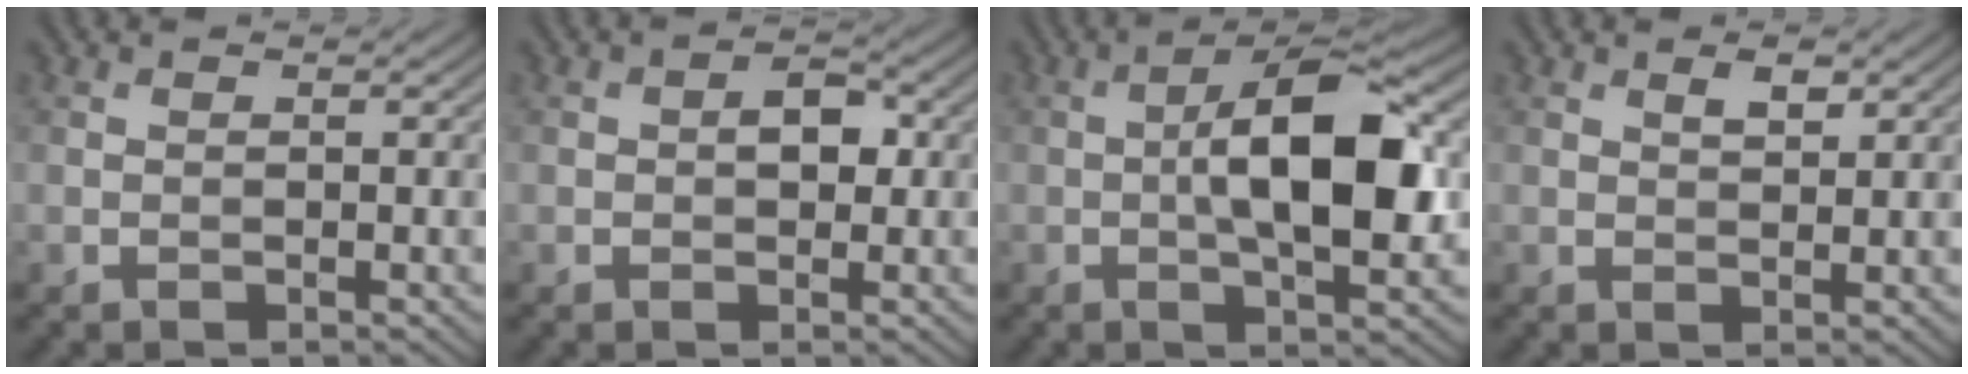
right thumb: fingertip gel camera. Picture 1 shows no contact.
{"total": 2.9, "force": [0.1, 1.8, 2.3], "torque": [-0.035, 0.001, -0.002]}
{"total": 11.6, "force": [-0.3, 4.2, 10.8], "torque": [-0.173, 0.007, -0.009]}
{"total": 1.8, "force": [1.0, 0.7, 1.3], "torque": [-0.023, -0.002, 0.020]}